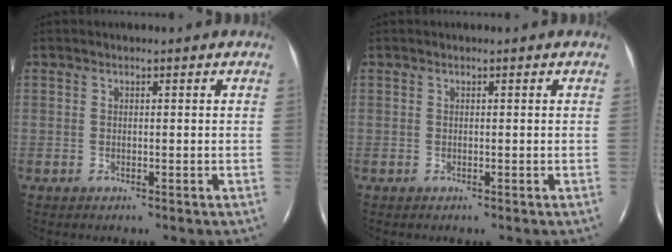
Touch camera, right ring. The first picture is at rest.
{"total": 0.0}